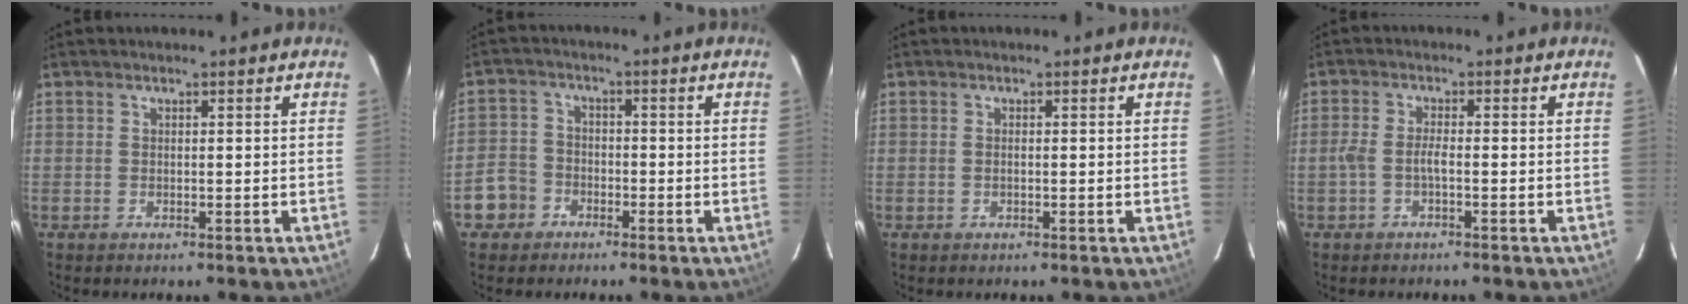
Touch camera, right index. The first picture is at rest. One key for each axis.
{"total": 5.8, "fx": -3.2, "fy": 4.8, "fz": 0.8, "tx": -0.023, "ty": 0.020, "tz": -0.063}
{"total": 0.5, "fx": 0.2, "fy": 0.2, "fz": 0.4, "tx": -0.009, "ty": 0.003, "tz": 0.002}
{"total": 2.3, "fx": -0.9, "fy": 0.3, "fz": 2.0, "tx": -0.049, "ty": 0.006, "tz": -0.022}